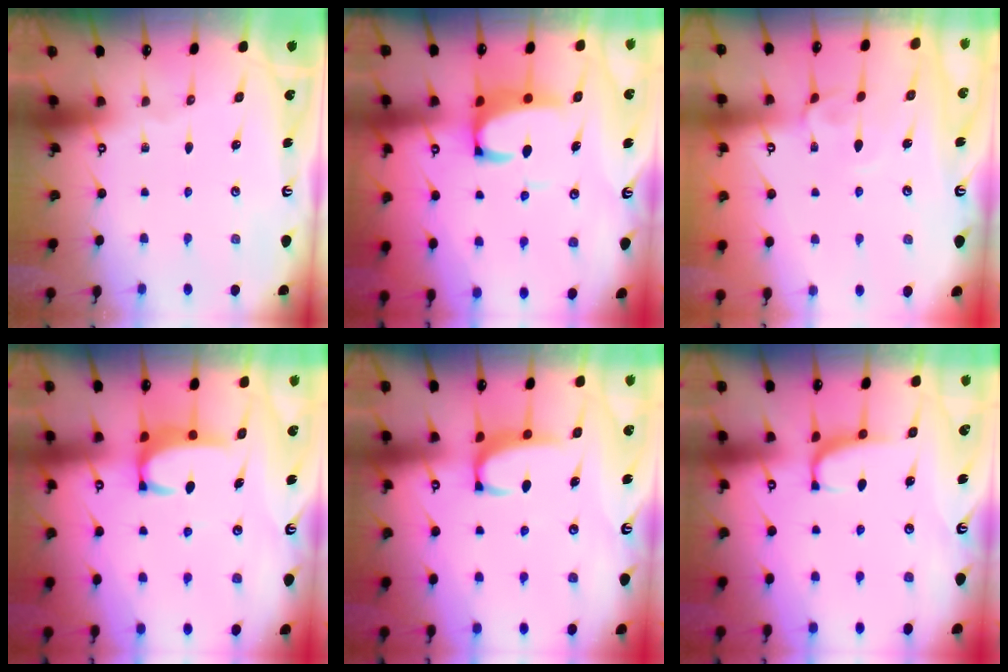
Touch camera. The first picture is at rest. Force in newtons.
{"total": 6.1, "press": 6.0, "slide": 1.0}
{"total": 4.1, "press": 4.0, "slide": 0.5}
{"total": 3.5, "press": 3.4, "slide": 0.5}
{"total": 2.3, "press": 2.2, "slide": 0.6}
{"total": 0.7, "press": 0.0, "slide": 0.7}